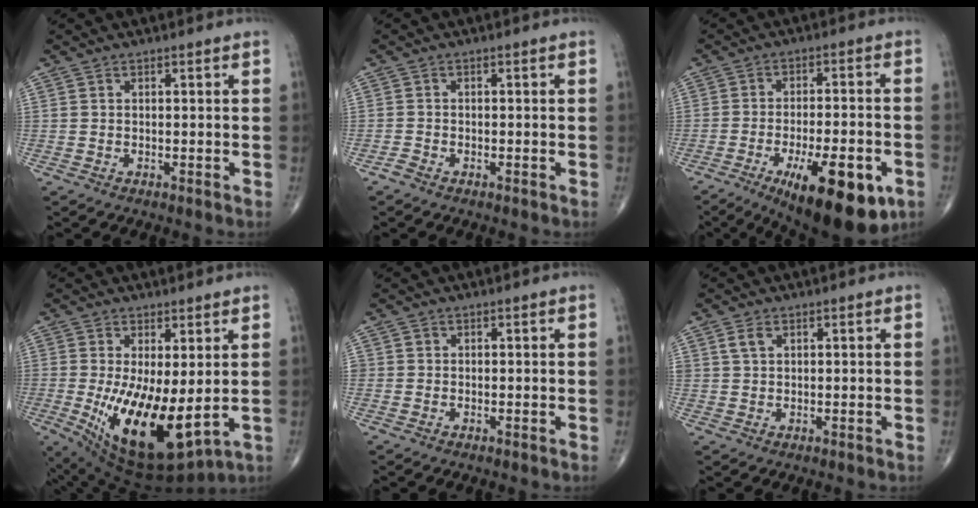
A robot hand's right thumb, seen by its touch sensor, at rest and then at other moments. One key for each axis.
{"total": 1.1, "fx": -0.9, "fy": 0.4, "fz": 0.4, "tx": -0.014, "ty": 0.000, "tz": -0.021}
{"total": 18.3, "fx": -8.2, "fy": 6.4, "fz": 15.1, "tx": -0.184, "ty": 0.014, "tz": -0.109}
{"total": 16.4, "fx": -1.9, "fy": 6.7, "fz": 14.9, "tx": -0.255, "ty": -0.034, "tz": -0.005}
{"total": 0.7, "fx": 0.0, "fy": 0.7, "fz": 0.1, "tx": 0.005, "ty": 0.004, "tz": 0.000}
{"total": 2.2, "fx": 1.0, "fy": 1.4, "fz": 1.4, "tx": -0.024, "ty": 0.001, "tz": 0.024}